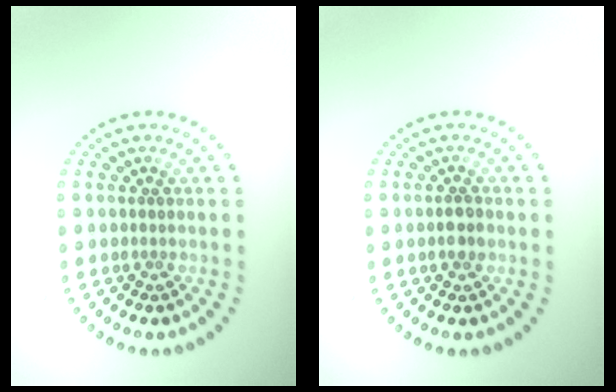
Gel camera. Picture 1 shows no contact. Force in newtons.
{"total": 1.4, "press": 1.4, "slide": 0.3}